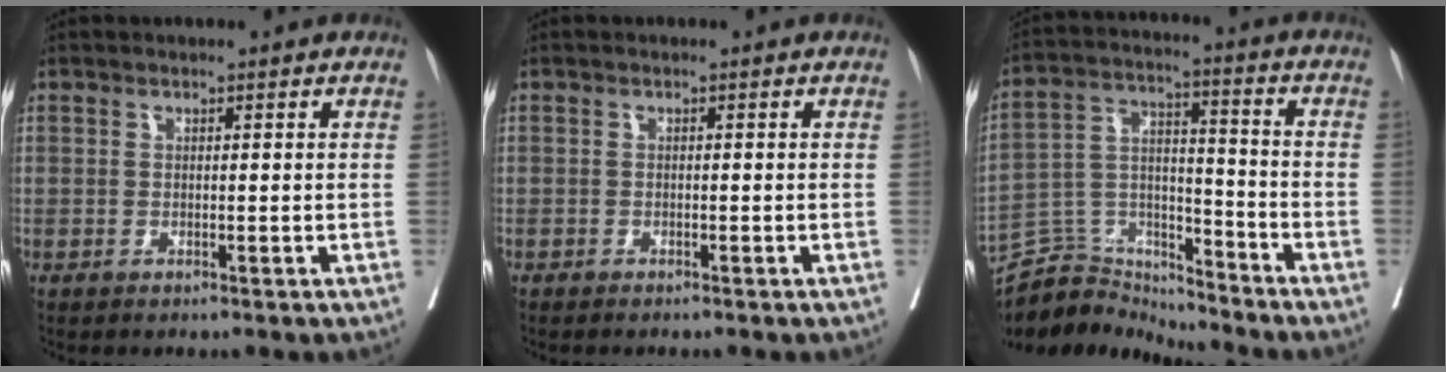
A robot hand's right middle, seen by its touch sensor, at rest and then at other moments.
{"total": 1.4, "force": [-1.2, 0.2, 0.5], "torque": [-0.012, -0.003, -0.017]}
{"total": 10.9, "force": [-10.7, 2.0, -0.4], "torque": [0.007, 0.046, -0.198]}